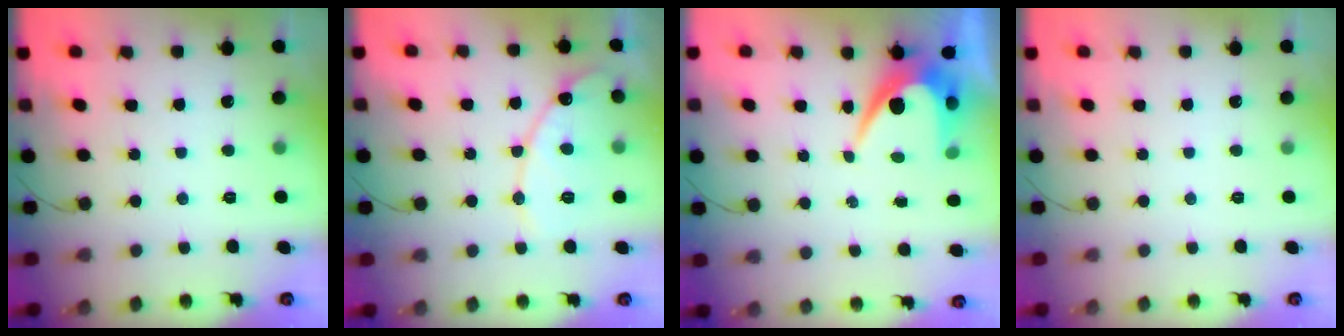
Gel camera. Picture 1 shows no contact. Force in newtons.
{"total": 13.0, "press": 12.9, "slide": 1.1}
{"total": 7.6, "press": 7.6, "slide": 0.5}
{"total": 0.0}